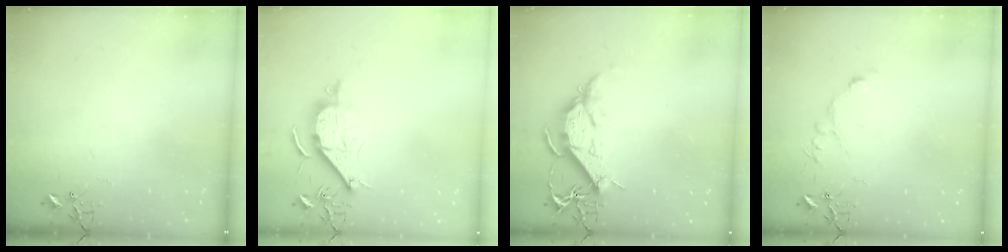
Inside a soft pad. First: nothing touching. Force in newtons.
{"total": 9.5, "press": 9.5, "slide": 0.9}
{"total": 12.5, "press": 12.4, "slide": 1.3}
{"total": 5.5, "press": 5.5, "slide": 0.6}